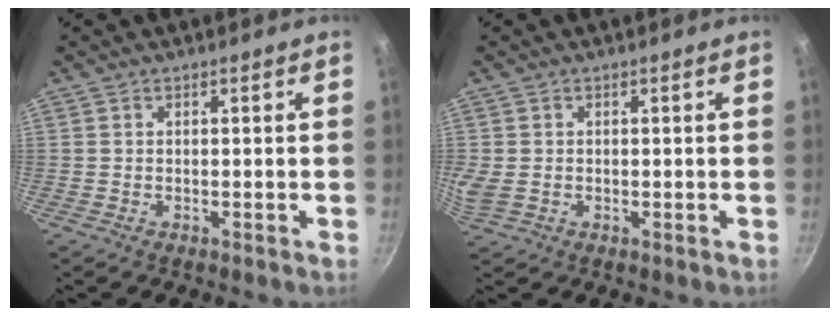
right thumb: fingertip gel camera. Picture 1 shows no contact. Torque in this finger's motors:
{"motor_torque": [0.38, 0.19, 0.89, 0.17, 0.02]}